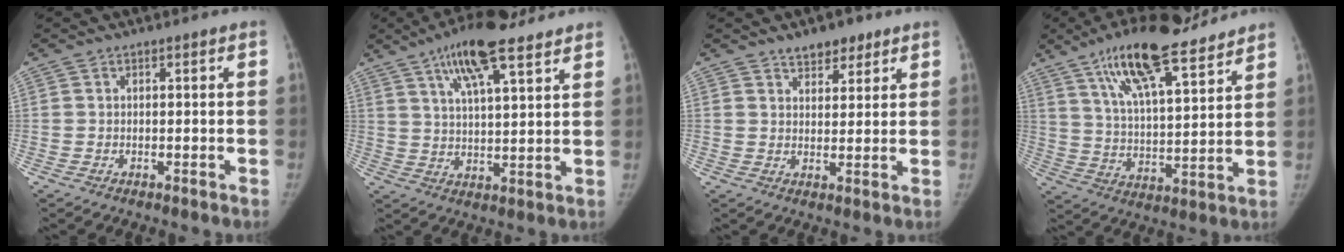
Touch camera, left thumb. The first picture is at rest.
{"total": 13.8, "force": [8.9, 3.9, 9.8], "torque": [-0.150, -0.027, 0.148]}
{"total": 5.3, "force": [3.9, 2.8, 2.4], "torque": [-0.006, -0.023, 0.060]}
{"total": 19.2, "force": [13.8, 4.8, 12.5], "torque": [-0.189, -0.051, 0.235]}